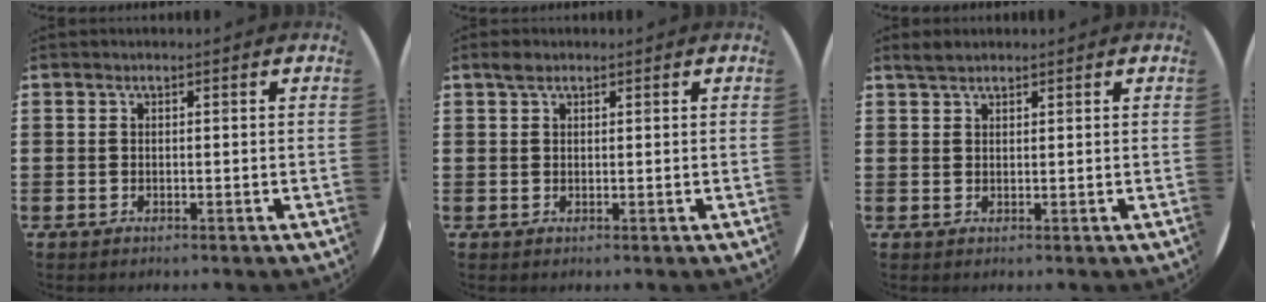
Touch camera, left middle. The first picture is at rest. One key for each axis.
{"total": 1.3, "fx": 1.0, "fy": 0.7, "fz": 0.6, "tx": -0.005, "ty": 0.002, "tz": 0.017}
{"total": 1.6, "fx": 1.5, "fy": 0.4, "fz": 0.5, "tx": -0.013, "ty": 0.004, "tz": 0.028}